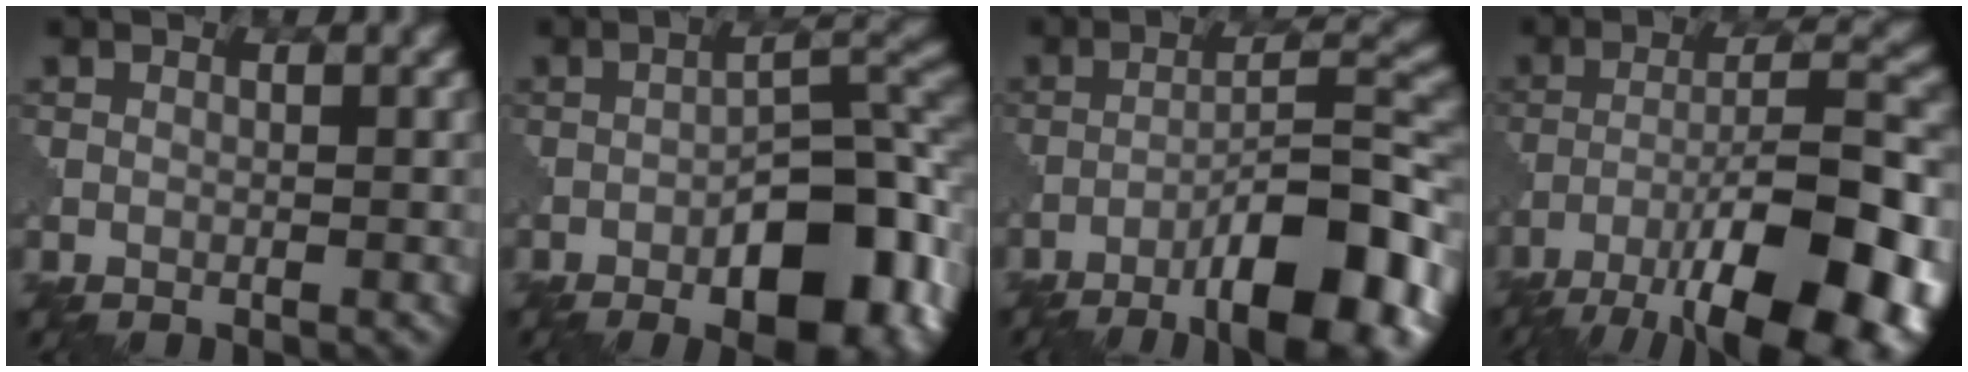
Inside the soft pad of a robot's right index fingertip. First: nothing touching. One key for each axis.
{"total": 11.9, "fx": -5.4, "fy": 4.6, "fz": 9.5, "tx": -0.128, "ty": 0.004, "tz": -0.080}
{"total": 10.6, "fx": -6.1, "fy": 2.0, "fz": 8.4, "tx": -0.126, "ty": 0.017, "tz": -0.098}
{"total": 15.3, "fx": -8.8, "fy": 4.5, "fz": 11.6, "tx": -0.185, "ty": 0.005, "tz": -0.129}